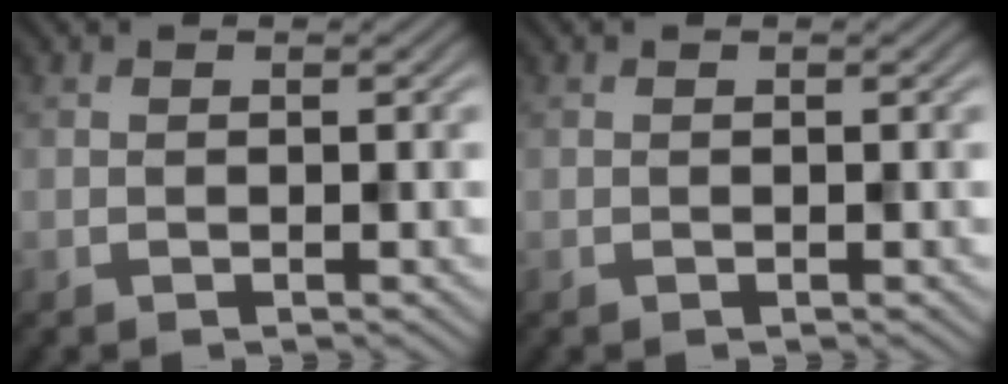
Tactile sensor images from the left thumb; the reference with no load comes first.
{"total": 0.0}